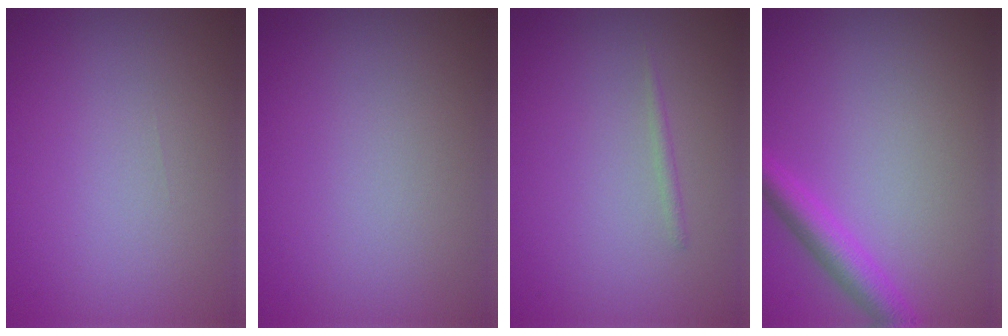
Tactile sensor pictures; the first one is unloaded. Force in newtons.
{"total": 0.0}
{"total": 0.6, "press": 0.6, "slide": 0.1}
{"total": 3.0, "press": 3.0, "slide": 0.2}